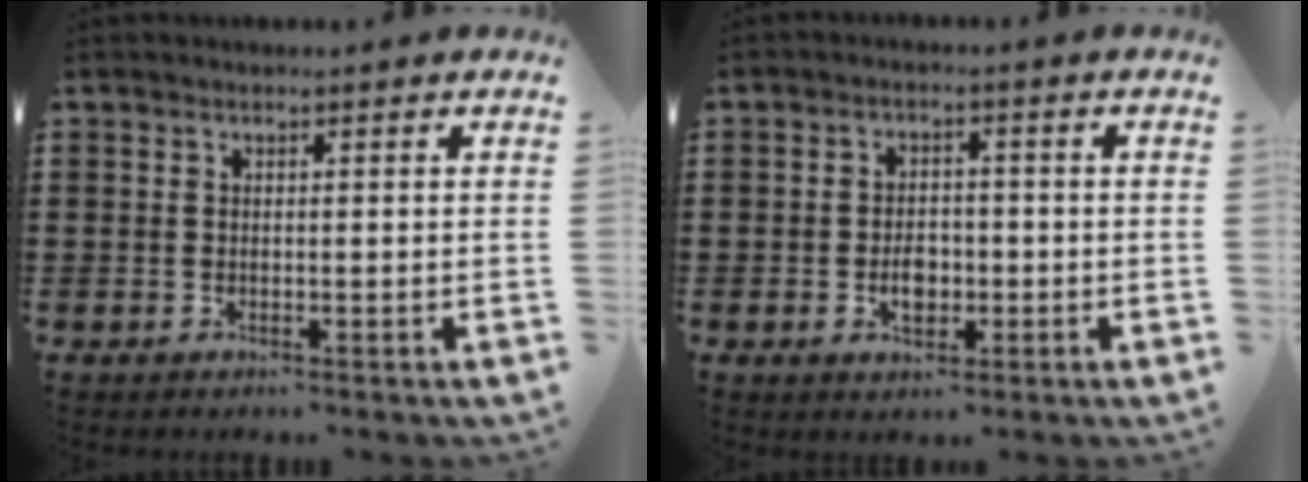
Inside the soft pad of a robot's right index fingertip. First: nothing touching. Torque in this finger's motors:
{"motor_torque": [0.89, 1.03, 0.10, 0.02]}